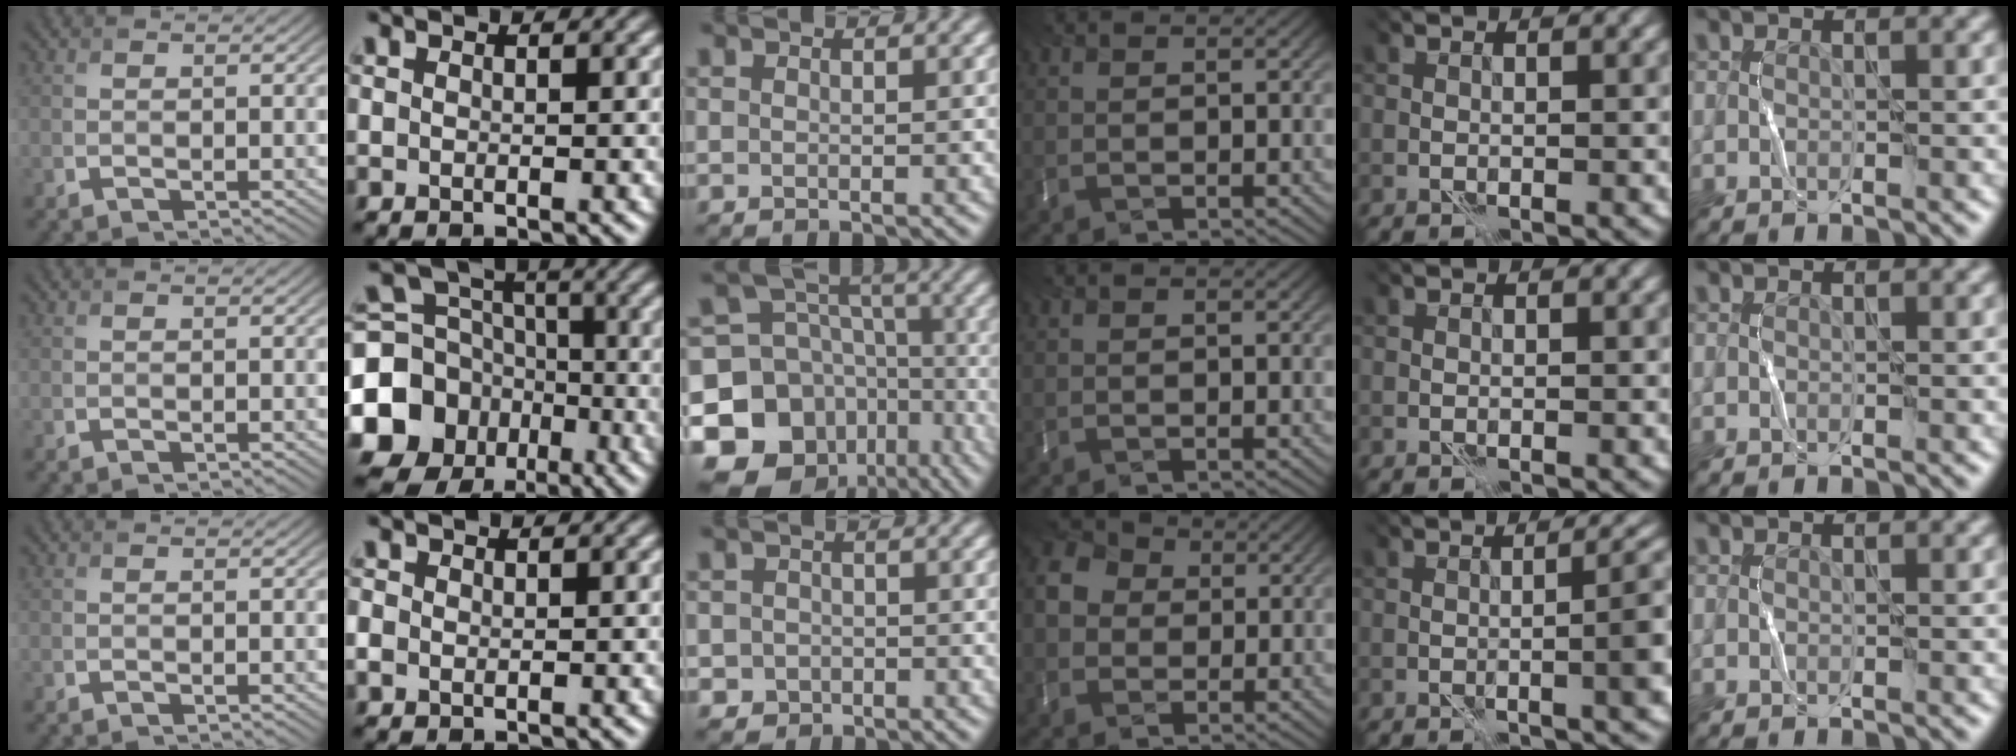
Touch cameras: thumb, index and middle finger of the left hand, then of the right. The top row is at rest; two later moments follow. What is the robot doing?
{"motion": "fold", "object": "bubble wrap"}